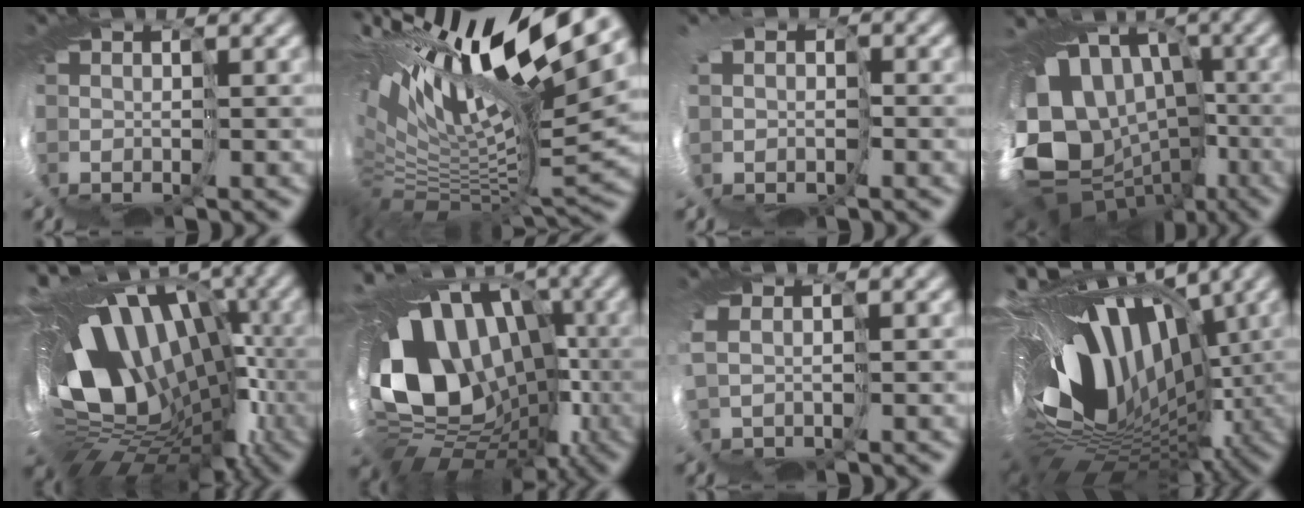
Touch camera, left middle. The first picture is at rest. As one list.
[{"total": 14.9, "force": [8.0, 3.6, 12.1], "torque": [-0.229, 0.027, 0.133]}, {"total": 2.5, "force": [-0.2, 2.3, 0.9], "torque": [-0.023, -0.009, -0.001]}, {"total": 15.6, "force": [-3.5, 12.9, 8.2], "torque": [-0.157, -0.004, -0.065]}, {"total": 16.3, "force": [-0.3, 11.4, 11.7], "torque": [-0.188, -0.034, 0.005]}, {"total": 14.4, "force": [0.0, 11.4, 8.8], "torque": [-0.156, -0.007, 0.010]}, {"total": 1.0, "force": [0.6, 0.4, 0.6], "torque": [-0.032, 0.005, 0.016]}, {"total": 16.8, "force": [0.5, 10.3, 13.2], "torque": [-0.198, -0.020, 0.003]}]